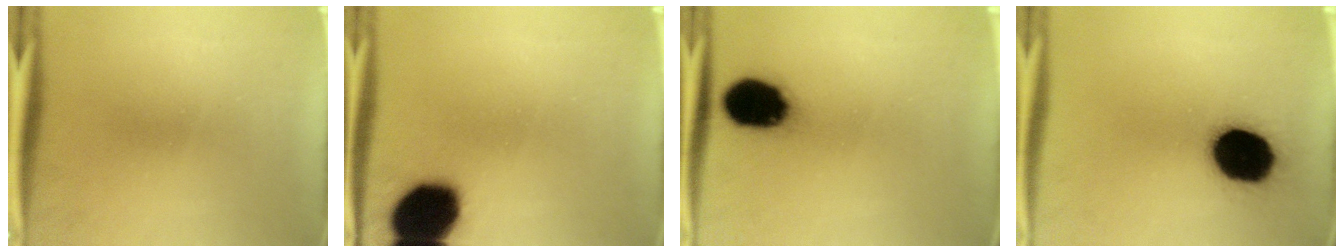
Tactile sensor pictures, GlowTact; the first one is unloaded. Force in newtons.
{"total": 17.9}
{"total": 17.0}
{"total": 19.4}